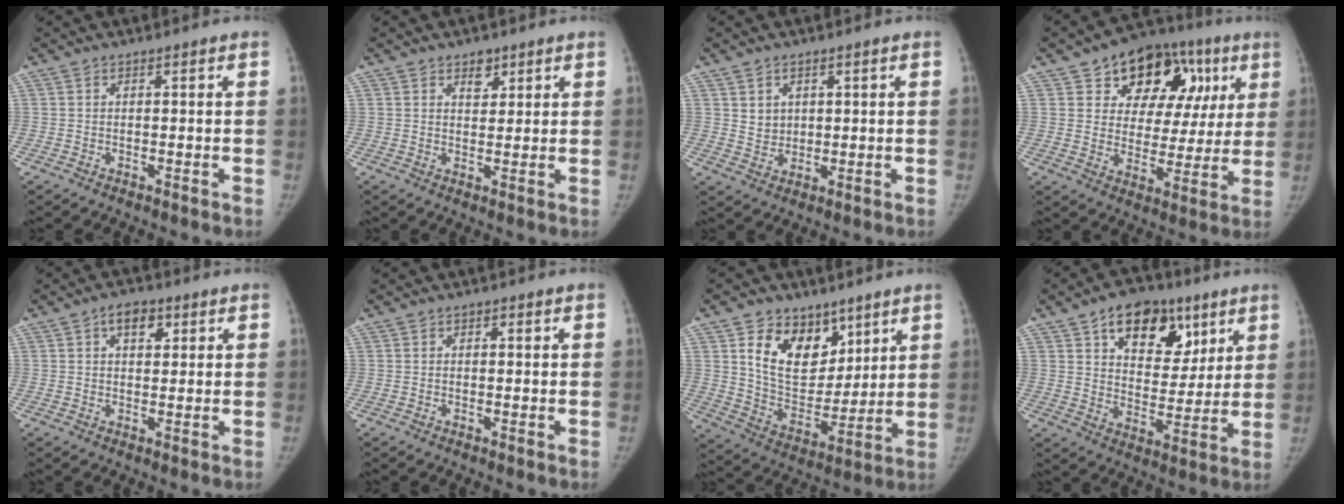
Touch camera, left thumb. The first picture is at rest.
{"total": 3.1, "force": [1.9, 2.0, 1.4], "torque": [-0.002, -0.012, 0.031]}
{"total": 3.3, "force": [1.3, 2.7, 1.2], "torque": [-0.009, -0.013, 0.031]}
{"total": 19.9, "force": [8.8, 13.3, 12.0], "torque": [-0.107, 0.005, 0.126]}
{"total": 4.8, "force": [2.1, 2.9, 3.2], "torque": [-0.031, -0.002, 0.027]}
{"total": 0.7, "force": [0.2, 0.4, 0.5], "torque": [-0.005, 0.000, 0.002]}
{"total": 15.0, "force": [7.9, 10.3, 7.6], "torque": [-0.087, -0.051, 0.150]}
{"total": 16.0, "force": [8.5, 10.0, 9.2], "torque": [-0.086, -0.032, 0.134]}